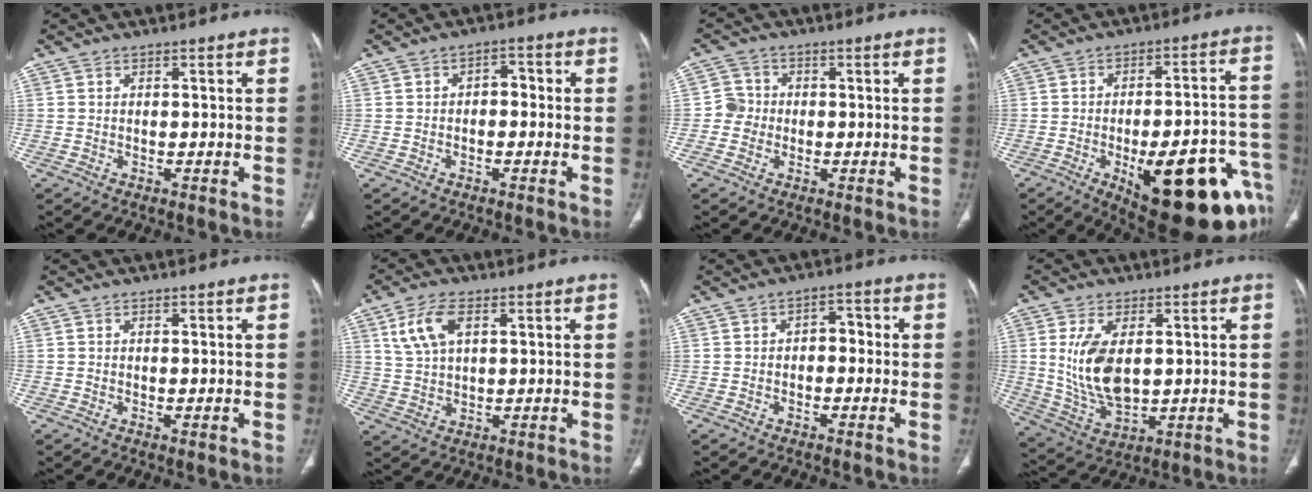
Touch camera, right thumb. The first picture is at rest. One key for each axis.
{"total": 3.2, "fx": -0.3, "fy": 2.2, "fz": 2.3, "tx": -0.019, "ty": 0.016, "tz": -0.013}
{"total": 3.6, "fx": -0.6, "fy": 3.5, "fz": 0.7, "tx": 0.011, "ty": 0.011, "tz": -0.021}
{"total": 25.9, "fx": -11.2, "fy": 8.9, "fz": 21.6, "tx": -0.208, "ty": 0.048, "tz": -0.138}
{"total": 0.7, "fx": -0.1, "fy": 0.2, "fz": 0.7, "tx": -0.016, "ty": -0.004, "tz": -0.001}
{"total": 7.8, "fx": 3.1, "fy": 4.2, "fz": 5.8, "tx": -0.121, "ty": -0.001, "tz": 0.066}
{"total": 3.7, "fx": -0.3, "fy": 2.5, "fz": 2.7, "tx": -0.019, "ty": 0.017, "tz": -0.014}
{"total": 12.0, "fx": 1.7, "fy": 6.6, "fz": 9.9, "tx": -0.186, "ty": -0.015, "tz": 0.049}